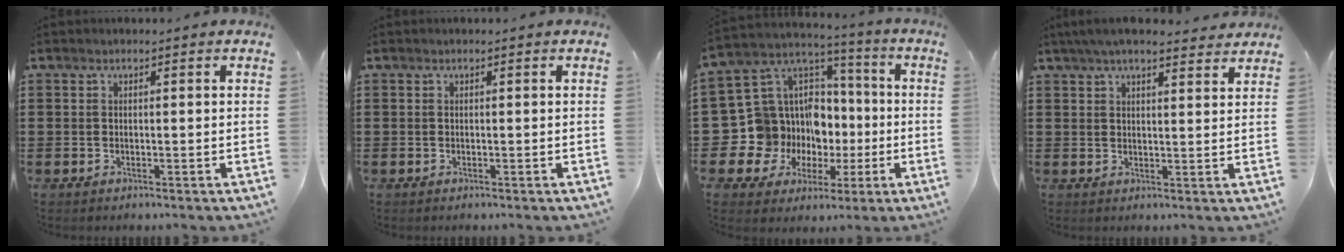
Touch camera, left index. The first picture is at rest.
{"total": 0.0}
{"total": 13.4, "force": [-2.6, 12.6, 3.9], "torque": [-0.140, -0.026, -0.019]}
{"total": 4.8, "force": [4.2, 0.6, 2.3], "torque": [-0.054, -0.005, 0.077]}